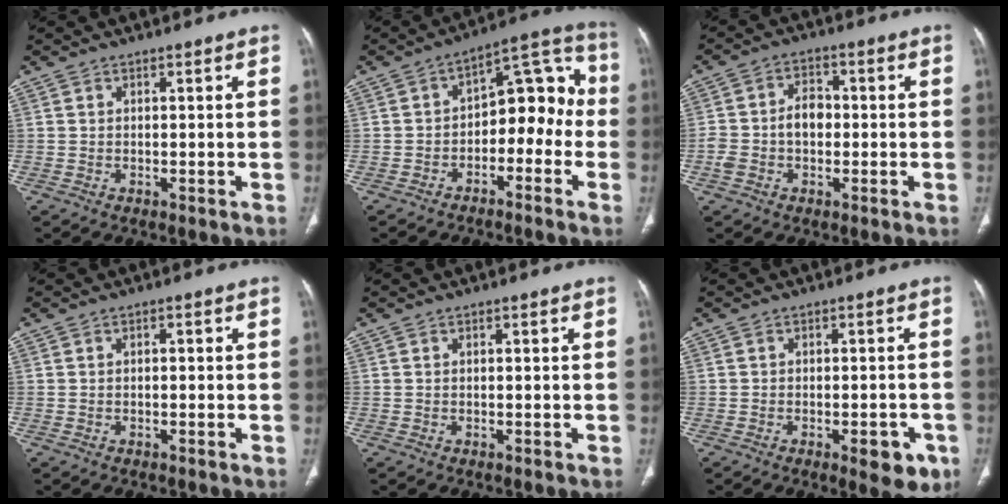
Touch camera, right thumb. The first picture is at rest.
{"total": 12.6, "force": [-2.9, 7.9, 9.4], "torque": [-0.078, 0.063, -0.051]}
{"total": 6.9, "force": [-0.8, 4.9, 4.8], "torque": [-0.087, 0.027, -0.017]}
{"total": 0.9, "force": [-0.1, 0.5, 0.8], "torque": [-0.012, 0.003, -0.002]}
{"total": 0.0}
{"total": 6.6, "force": [-3.0, 2.8, 5.2], "torque": [-0.046, 0.005, -0.032]}